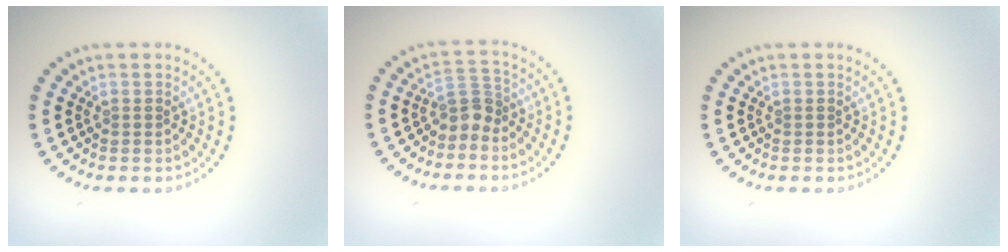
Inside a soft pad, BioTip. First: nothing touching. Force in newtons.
{"total": 2.4, "press": 1.7, "slide": 1.6}
{"total": 0.0}